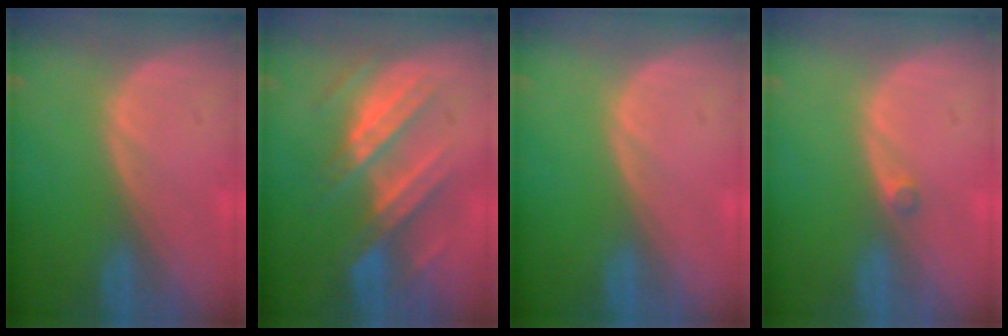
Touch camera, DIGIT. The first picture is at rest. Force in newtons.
{"total": 8.1, "press": 8.0, "slide": 1.3}
{"total": 0.0}
{"total": 1.0, "press": 0.9, "slide": 0.5}